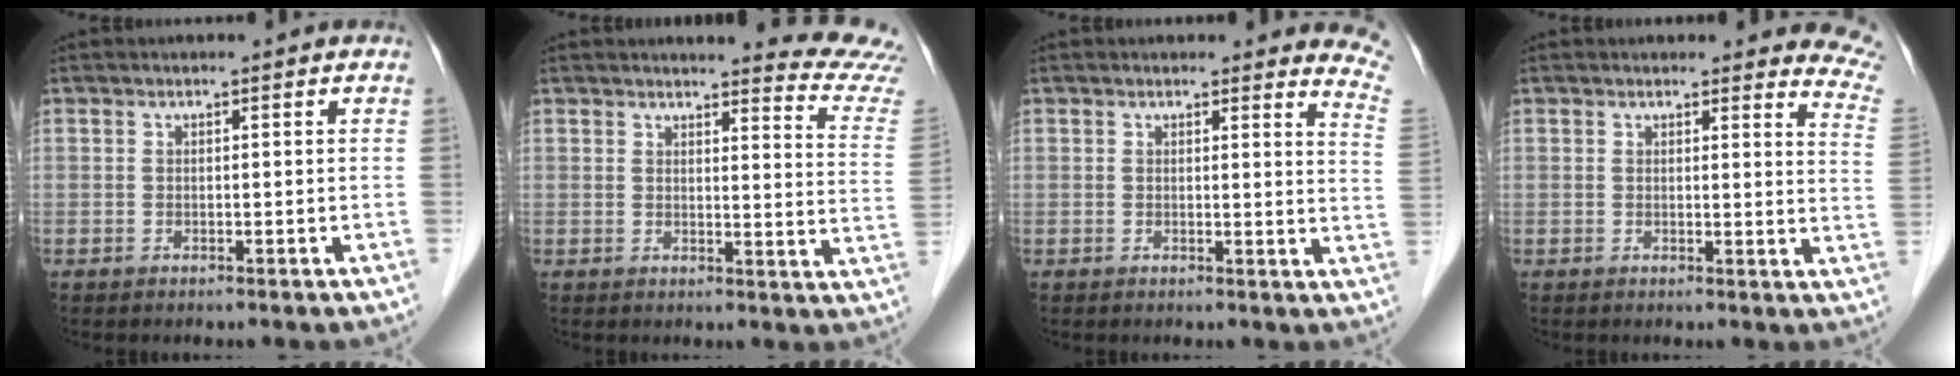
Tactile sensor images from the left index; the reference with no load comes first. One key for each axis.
{"total": 12.3, "fx": 12.1, "fy": -0.8, "fz": 1.6, "tx": -0.006, "ty": -0.111, "tz": 0.107}
{"total": 7.2, "fx": 7.1, "fy": 0.7, "fz": 1.3, "tx": 0.008, "ty": -0.057, "tz": 0.038}
{"total": 9.3, "fx": 9.0, "fy": 1.5, "fz": 1.7, "tx": 0.015, "ty": -0.062, "tz": 0.056}